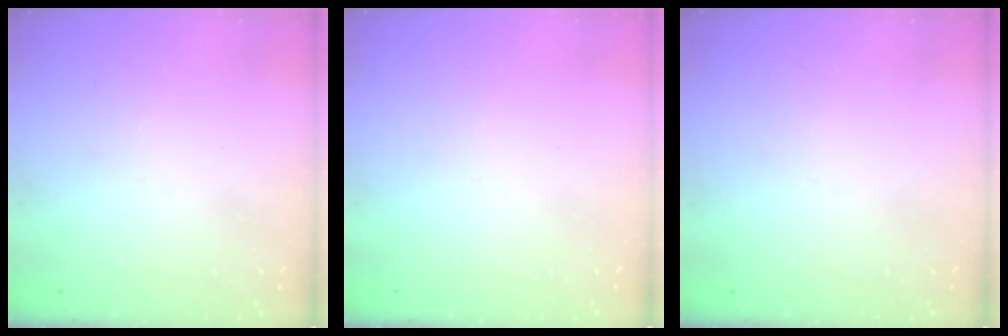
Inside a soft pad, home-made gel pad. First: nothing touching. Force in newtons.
{"total": 0.0}
{"total": 0.0}